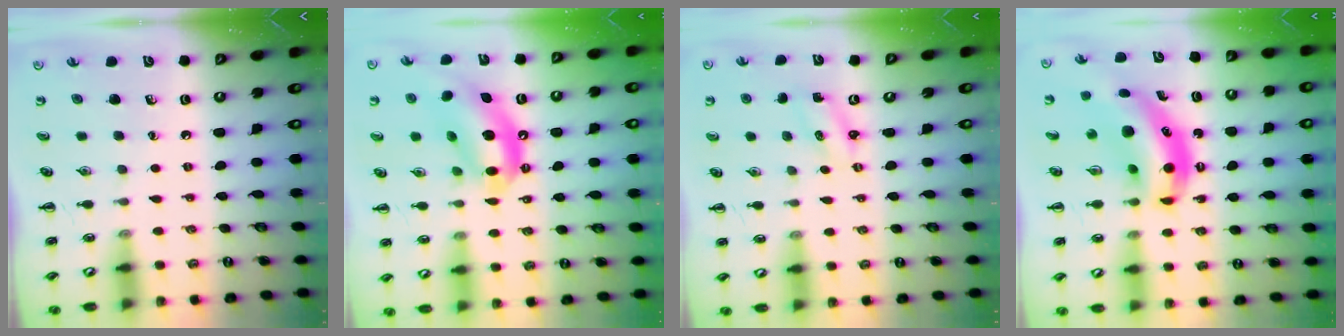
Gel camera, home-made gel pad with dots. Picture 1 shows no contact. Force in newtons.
{"total": 12.8, "press": 12.4, "slide": 3.4}
{"total": 1.4, "press": 1.3, "slide": 0.3}
{"total": 10.8, "press": 10.4, "slide": 2.9}